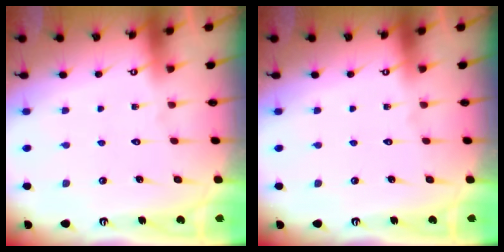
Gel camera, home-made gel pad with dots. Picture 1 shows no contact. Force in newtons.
{"total": 0.0}